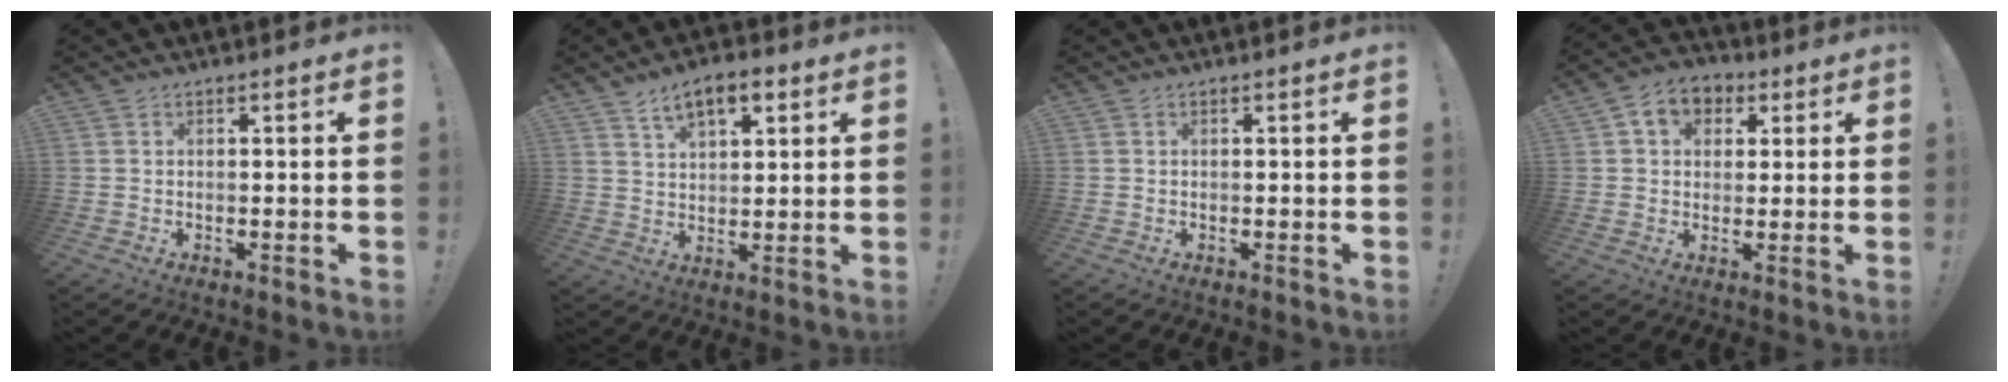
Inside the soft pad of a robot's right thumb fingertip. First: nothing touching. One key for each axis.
{"total": 8.3, "fx": 4.8, "fy": 4.1, "fz": 5.3, "tx": -0.080, "ty": -0.014, "tz": 0.086}
{"total": 0.0}
{"total": 7.8, "fx": 2.9, "fy": 6.2, "fz": 3.8, "tx": -0.052, "ty": -0.003, "tz": 0.056}